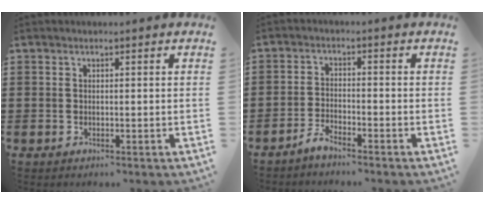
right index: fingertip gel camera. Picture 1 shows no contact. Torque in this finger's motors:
{"motor_torque": [-0.15, 0.63, 0.03, 0.01]}